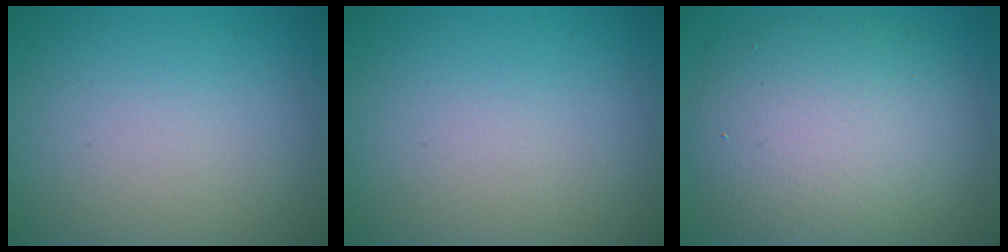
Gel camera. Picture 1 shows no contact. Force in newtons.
{"total": 0.0}
{"total": 9.4, "press": 9.3, "slide": 0.6}